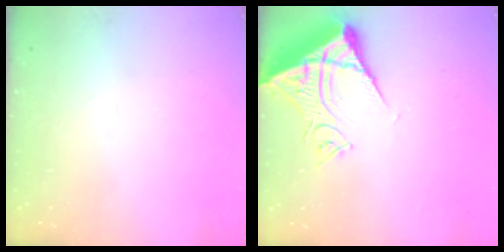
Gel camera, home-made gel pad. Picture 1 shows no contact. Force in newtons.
{"total": 13.5, "press": 13.3, "slide": 1.8}